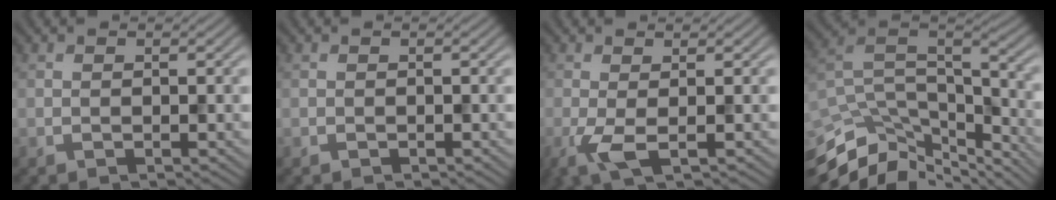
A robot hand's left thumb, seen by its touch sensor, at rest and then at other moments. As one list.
[{"total": 0.0}, {"total": 3.4, "force": [-0.9, 0.9, 3.1], "torque": [-0.079, -0.005, -0.022]}, {"total": 11.9, "force": [-9.1, 4.8, 6.0], "torque": [-0.157, -0.006, -0.150]}]